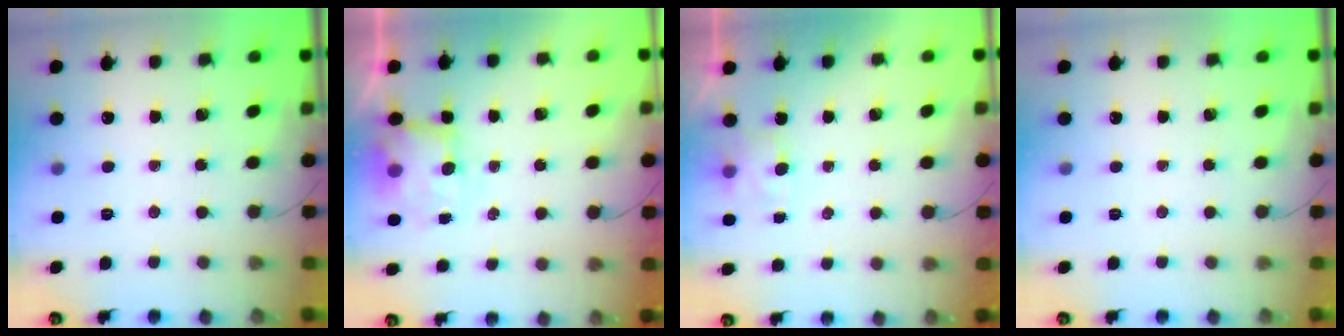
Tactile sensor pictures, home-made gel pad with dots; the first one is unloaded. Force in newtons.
{"total": 6.2, "press": 6.1, "slide": 1.4}
{"total": 5.5, "press": 5.4, "slide": 1.2}
{"total": 0.0}